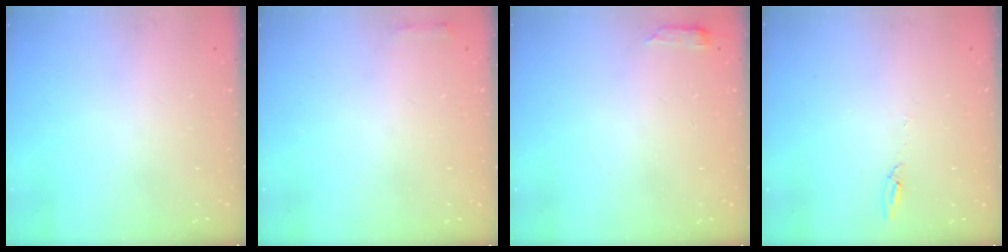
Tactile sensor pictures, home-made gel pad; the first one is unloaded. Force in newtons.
{"total": 2.3, "press": 2.3, "slide": 0.5}
{"total": 2.9, "press": 2.8, "slide": 0.6}
{"total": 3.5, "press": 3.5, "slide": 0.4}